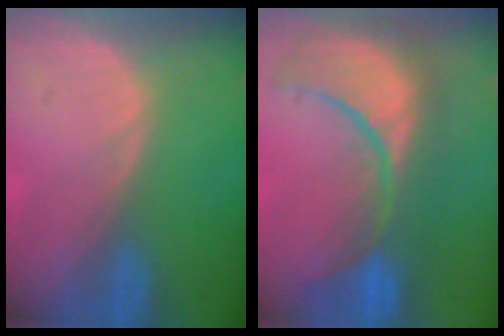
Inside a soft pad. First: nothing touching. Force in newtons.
{"total": 12.1, "press": 11.0, "slide": 5.1}